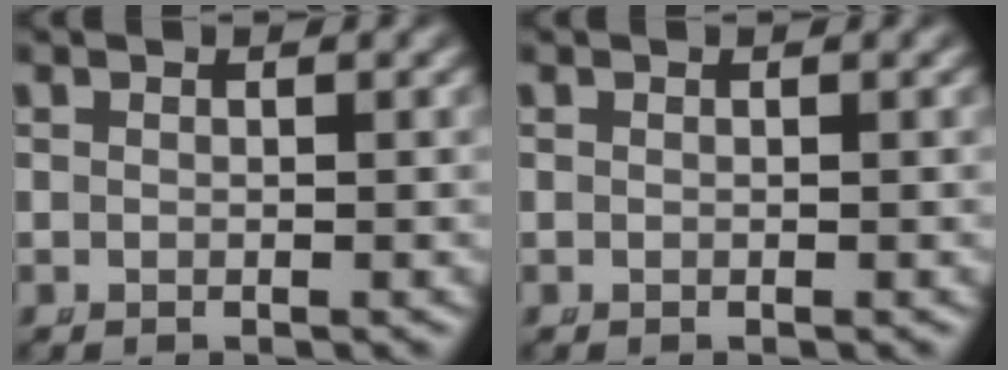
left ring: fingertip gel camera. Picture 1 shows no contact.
{"total": 0.0}